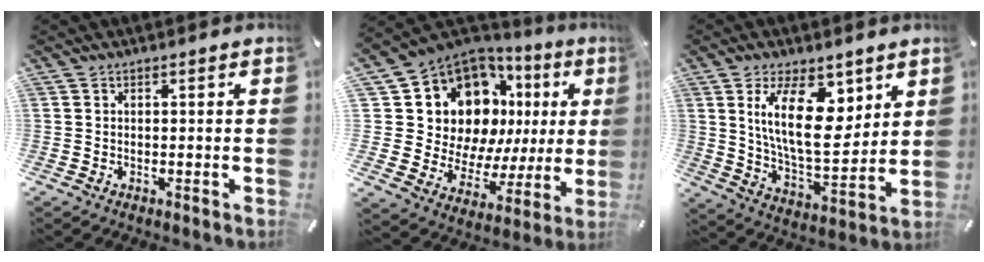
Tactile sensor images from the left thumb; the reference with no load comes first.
{"total": 17.1, "force": [8.2, 12.4, 8.4], "torque": [-0.143, -0.076, 0.165]}
{"total": 16.9, "force": [7.2, 8.5, 12.7], "torque": [-0.234, -0.030, 0.120]}